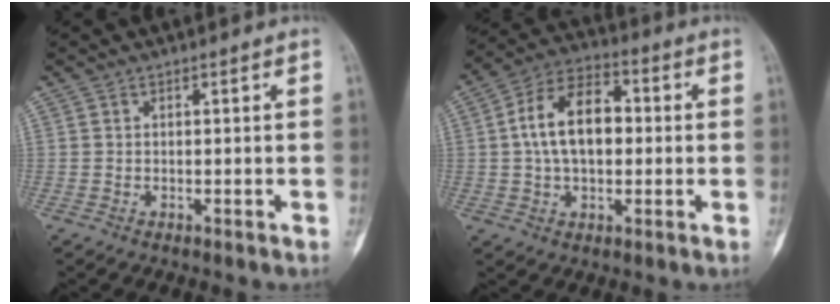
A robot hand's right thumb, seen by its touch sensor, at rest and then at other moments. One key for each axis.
{"total": 13.3, "fx": 1.0, "fy": 8.2, "fz": 10.5, "tx": -0.168, "ty": 0.027, "tz": 0.009}